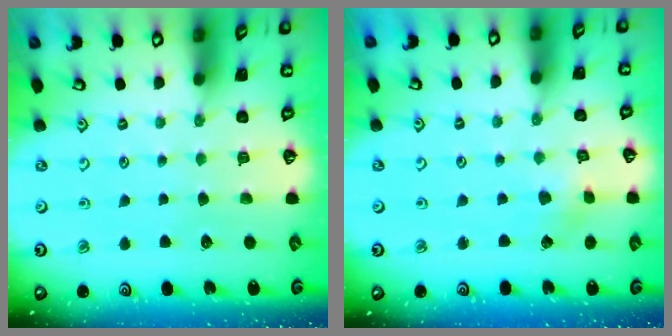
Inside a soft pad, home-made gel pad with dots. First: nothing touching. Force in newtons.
{"total": 2.4, "press": 2.4, "slide": 0.3}